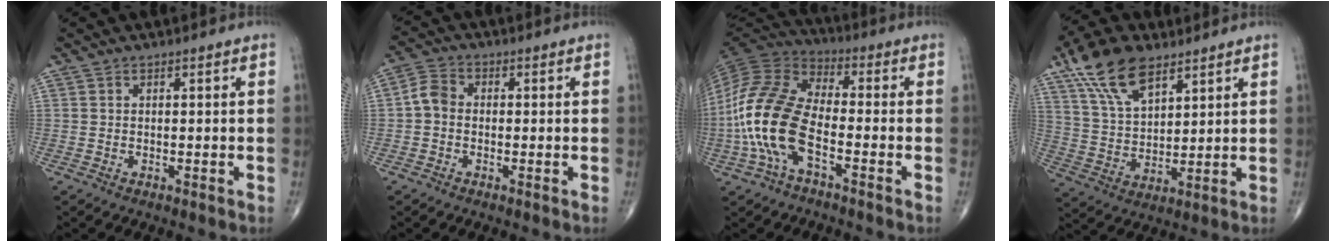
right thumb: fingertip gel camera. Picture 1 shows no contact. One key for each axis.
{"total": 4.2, "fx": -0.6, "fy": 3.3, "fz": 2.5, "tx": -0.040, "ty": 0.011, "tz": -0.022}
{"total": 16.4, "fx": -4.8, "fy": 7.9, "fz": 13.6, "tx": -0.290, "ty": 0.032, "tz": -0.098}
{"total": 13.7, "fx": 8.5, "fy": 6.5, "fz": 8.5, "tx": -0.143, "ty": -0.022, "tz": 0.163}